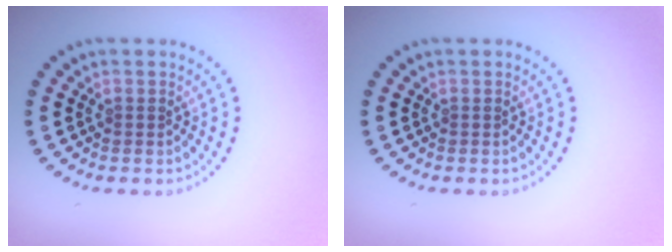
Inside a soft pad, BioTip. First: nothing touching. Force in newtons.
{"total": 0.0}